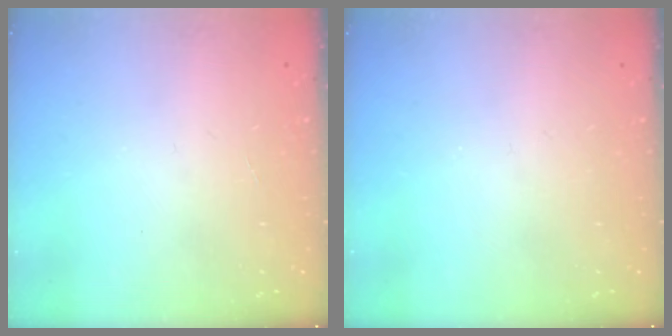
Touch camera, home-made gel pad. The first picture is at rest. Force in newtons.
{"total": 0.0}